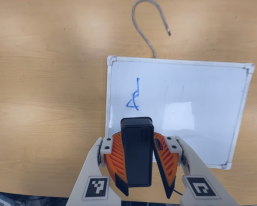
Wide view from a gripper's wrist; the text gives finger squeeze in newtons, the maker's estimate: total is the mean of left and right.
{"total": 9.5, "left": 9.5, "right": 9.5}